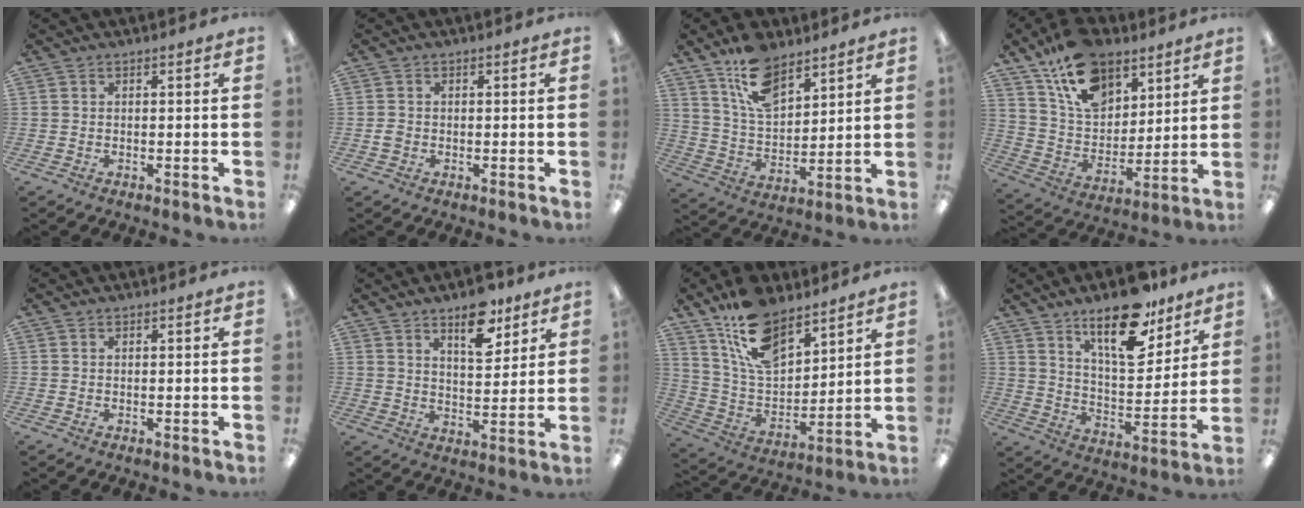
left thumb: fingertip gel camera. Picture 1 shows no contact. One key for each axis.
{"total": 1.4, "fx": -0.3, "fy": 1.2, "fz": 0.7, "tx": -0.012, "ty": 0.004, "tz": -0.007}
{"total": 13.5, "fx": 9.6, "fy": 6.5, "fz": 7.1, "tx": -0.131, "ty": -0.042, "tz": 0.176}
{"total": 17.9, "fx": 11.9, "fy": 10.3, "fz": 8.5, "tx": -0.156, "ty": -0.056, "tz": 0.222}
{"total": 0.0}
{"total": 10.4, "fx": 7.0, "fy": 4.7, "fz": 6.1, "tx": -0.074, "ty": -0.037, "tz": 0.114}
{"total": 16.4, "fx": 11.6, "fy": 7.8, "fz": 8.6, "tx": -0.169, "ty": -0.056, "tz": 0.215}
{"total": 16.7, "fx": 11.8, "fy": 6.6, "fz": 9.8, "tx": -0.148, "ty": -0.068, "tz": 0.200}